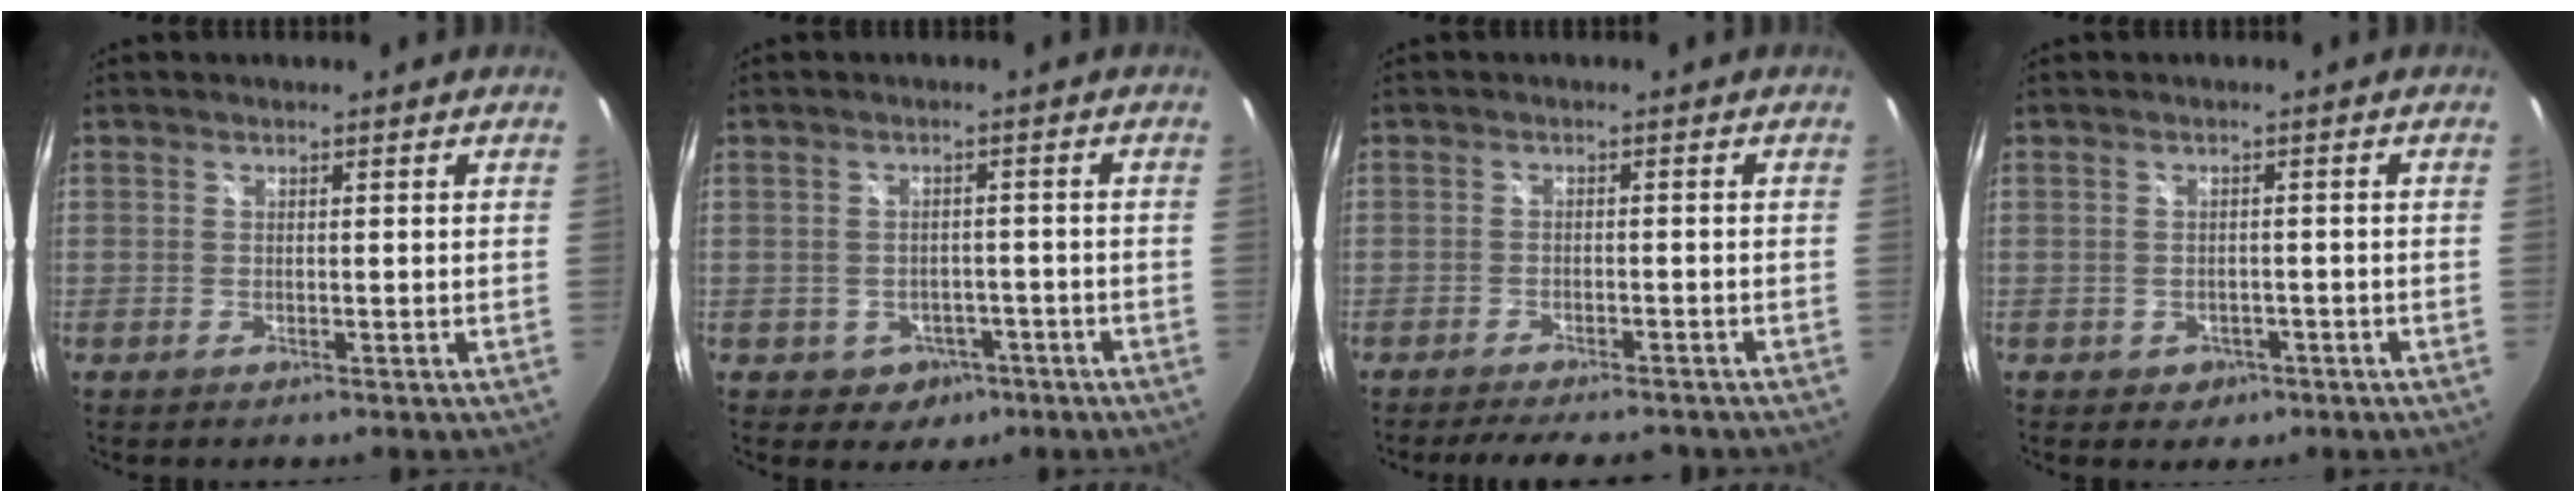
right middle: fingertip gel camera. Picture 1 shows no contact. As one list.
[{"total": 4.7, "force": [-2.2, 4.0, 1.1], "torque": [-0.036, 0.008, -0.018]}, {"total": 9.5, "force": [-8.1, 2.4, 4.2], "torque": [-0.090, -0.015, -0.114]}, {"total": 3.2, "force": [-1.2, 2.7, 1.0], "torque": [-0.027, 0.001, -0.008]}]